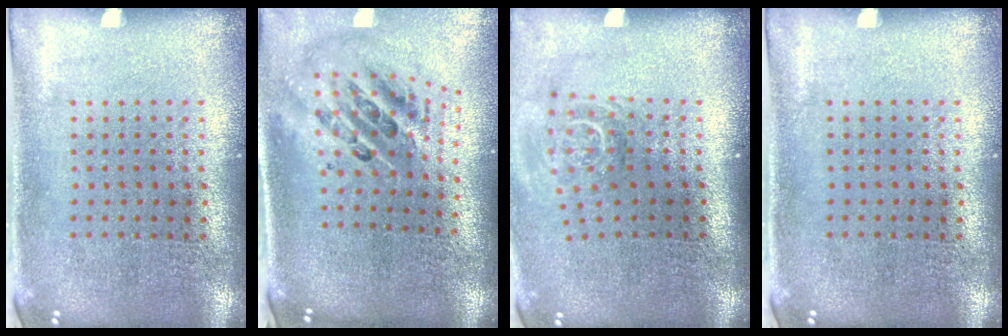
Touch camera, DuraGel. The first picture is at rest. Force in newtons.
{"total": 2.5, "press": 1.7, "slide": 1.8}
{"total": 1.7, "press": 1.2, "slide": 1.2}
{"total": 0.0}